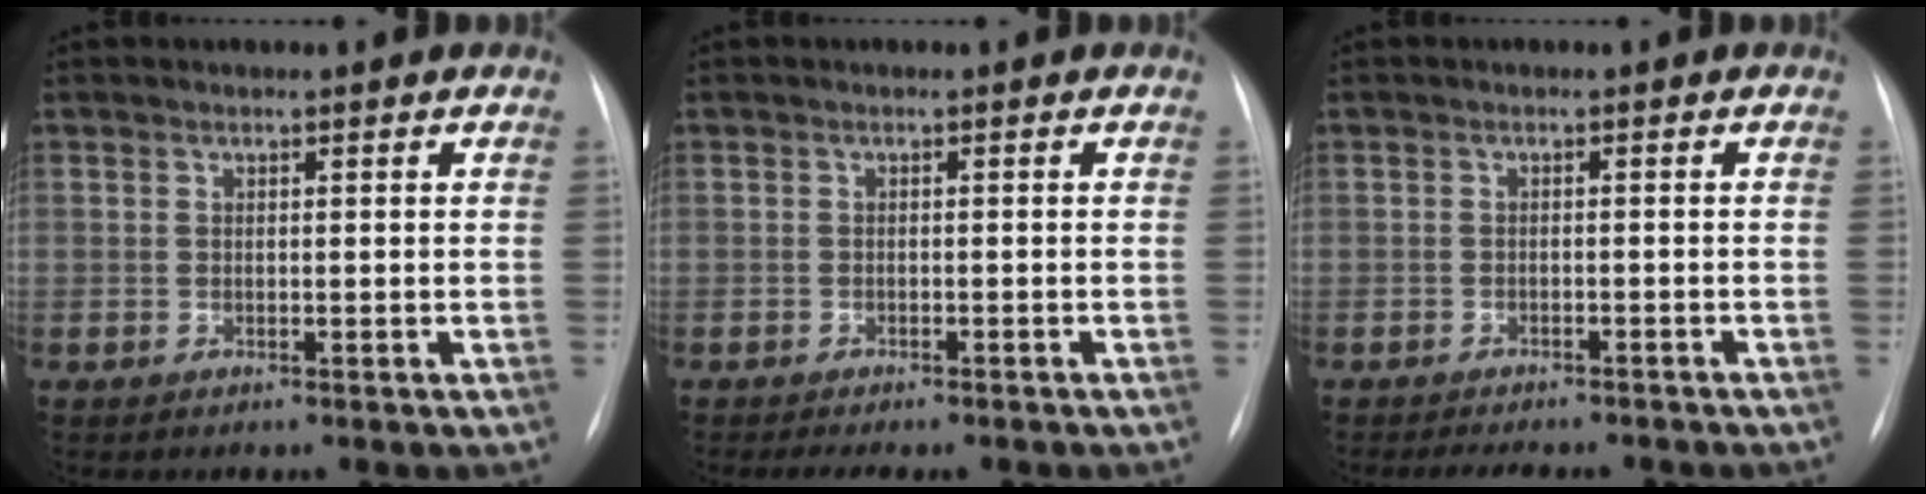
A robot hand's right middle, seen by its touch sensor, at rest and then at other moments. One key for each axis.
{"total": 6.0, "fx": -5.1, "fy": 1.6, "fz": 2.8, "tx": -0.032, "ty": -0.001, "tz": -0.064}
{"total": 8.4, "fx": -7.5, "fy": 2.2, "fz": 3.2, "tx": -0.043, "ty": 0.000, "tz": -0.091}